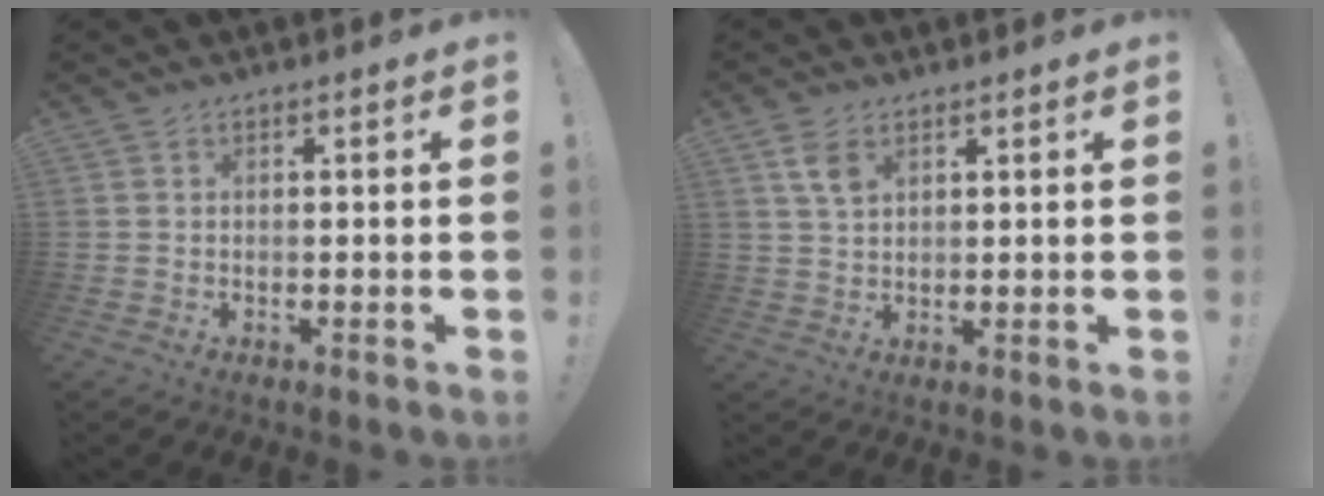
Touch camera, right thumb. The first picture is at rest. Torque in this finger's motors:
{"motor_torque": [0.11, 0.06, 0.52, 0.30, -0.05]}